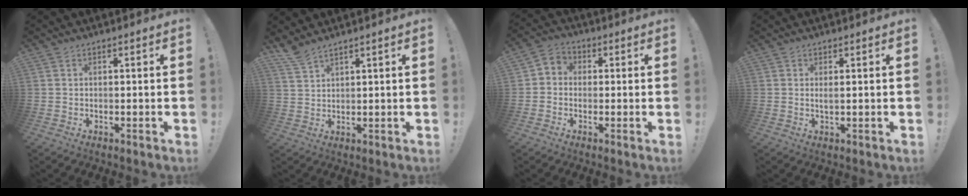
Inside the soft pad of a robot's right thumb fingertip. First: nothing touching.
{"total": 4.2, "force": [3.7, 0.5, 2.0], "torque": [-0.042, -0.020, 0.069]}
{"total": 3.8, "force": [-1.3, 3.2, 1.6], "torque": [-0.036, 0.018, -0.020]}
{"total": 1.6, "force": [0.5, 0.1, 1.5], "torque": [-0.021, -0.004, 0.005]}